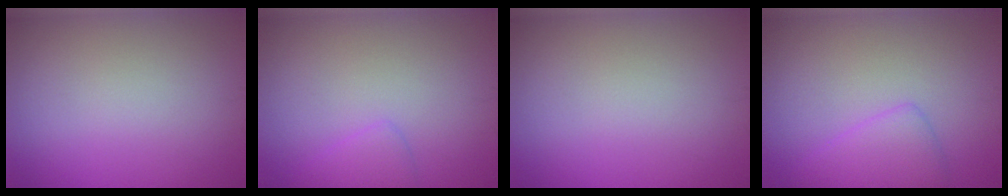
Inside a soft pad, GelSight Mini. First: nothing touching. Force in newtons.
{"total": 1.5, "press": 1.5, "slide": 0.0}
{"total": 0.0}
{"total": 2.8, "press": 2.8, "slide": 0.2}